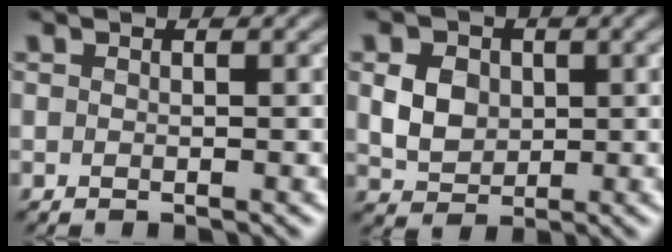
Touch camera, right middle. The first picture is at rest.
{"total": 3.1, "force": [0.7, 2.7, 1.4], "torque": [-0.039, 0.002, 0.012]}